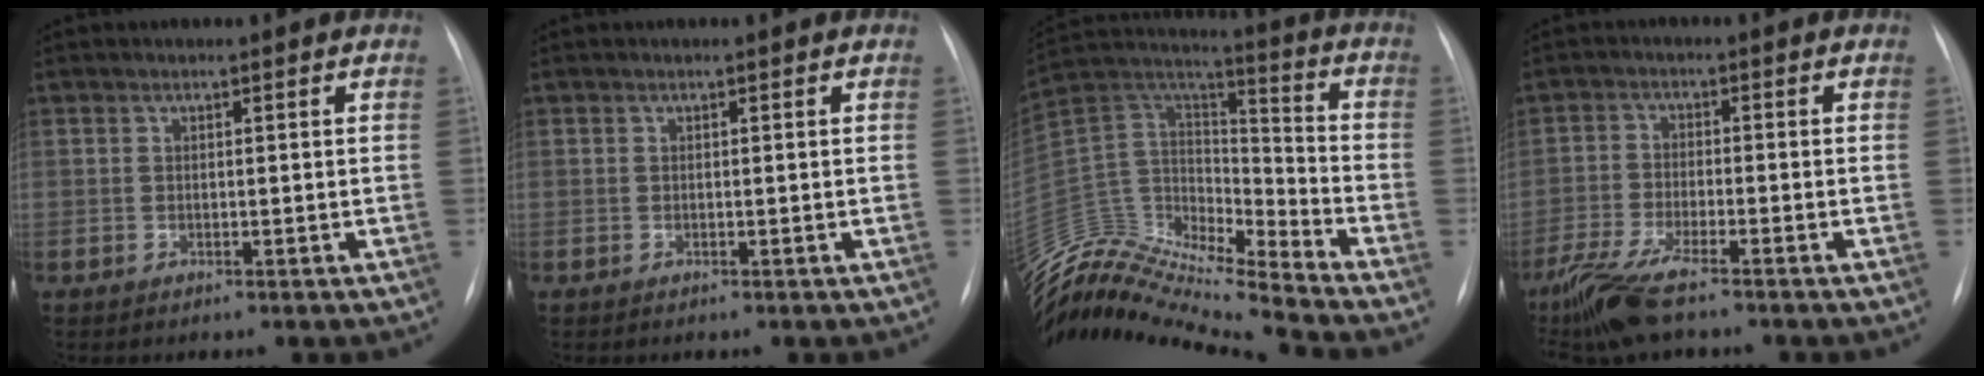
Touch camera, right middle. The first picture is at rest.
{"total": 0.0}
{"total": 18.6, "force": [-18.2, 0.7, 4.0], "torque": [-0.066, 0.069, -0.324]}
{"total": 7.9, "force": [-6.1, 0.9, 5.0], "torque": [-0.112, -0.023, -0.117]}